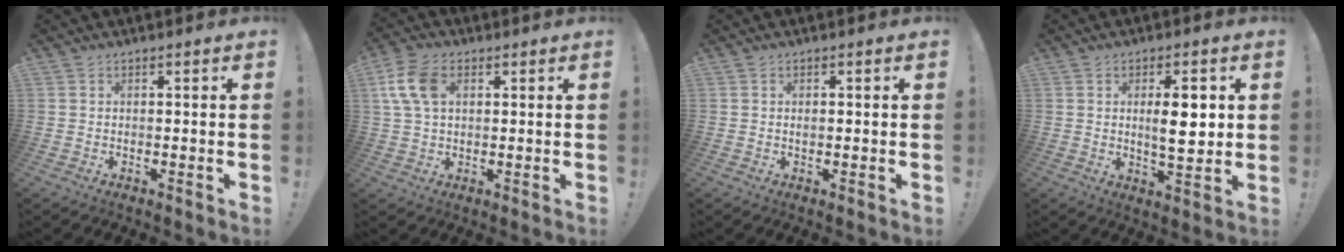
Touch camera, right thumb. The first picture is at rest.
{"total": 10.2, "force": [2.8, 6.5, 7.4], "torque": [-0.152, 0.008, 0.056]}
{"total": 0.5, "force": [-0.1, 0.4, 0.4], "torque": [-0.015, 0.006, 0.000]}
{"total": 8.8, "force": [1.4, 2.8, 8.3], "torque": [-0.114, -0.008, 0.016]}